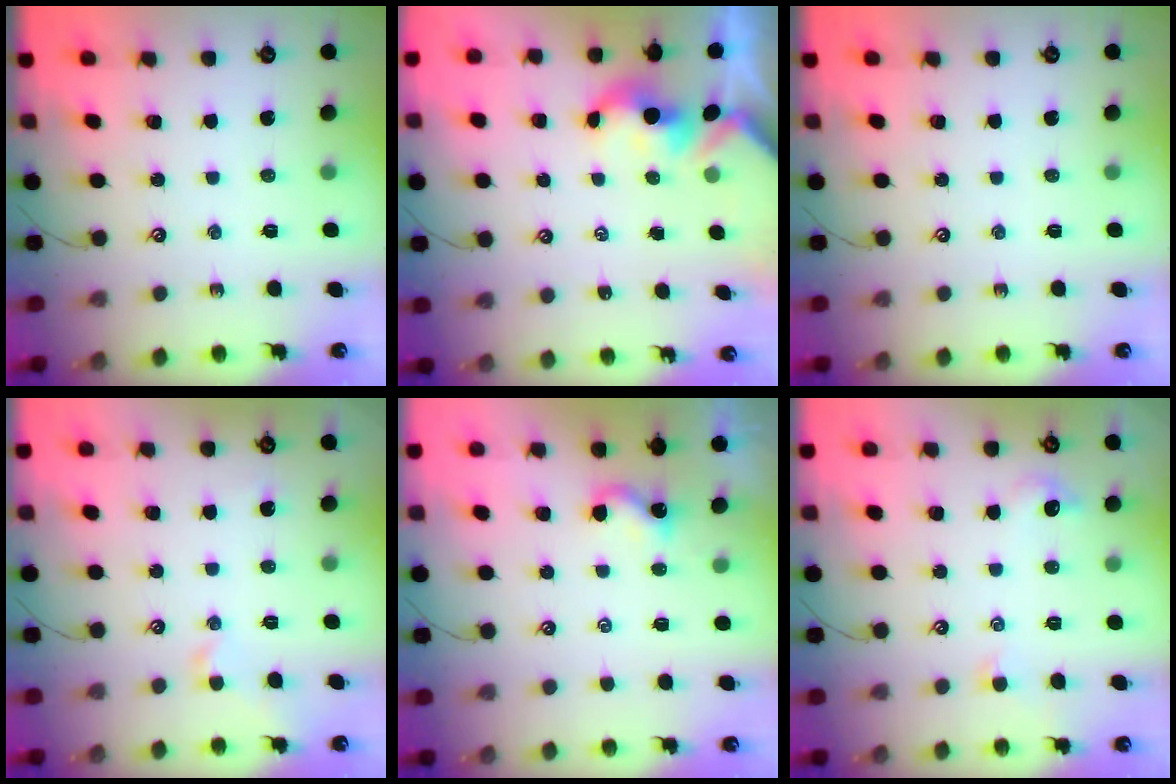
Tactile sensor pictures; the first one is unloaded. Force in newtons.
{"total": 1.8, "press": 1.8, "slide": 0.2}
{"total": 0.0}
{"total": 0.8, "press": 0.8, "slide": 0.2}
{"total": 1.5, "press": 1.5, "slide": 0.2}
{"total": 1.5, "press": 1.3, "slide": 0.6}